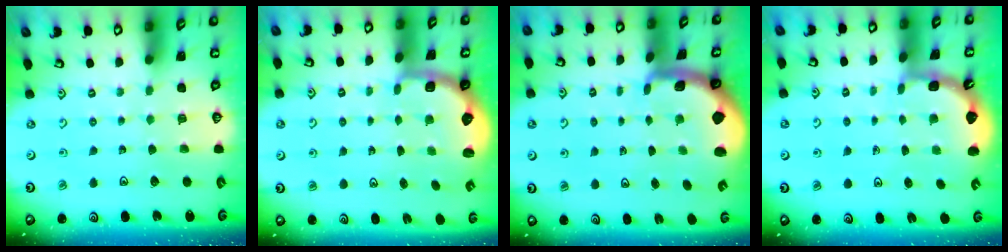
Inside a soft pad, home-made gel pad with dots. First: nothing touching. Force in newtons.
{"total": 2.6, "press": 2.0, "slide": 1.7}
{"total": 1.9, "press": 1.9, "slide": 0.6}
{"total": 1.9, "press": 1.9, "slide": 0.2}